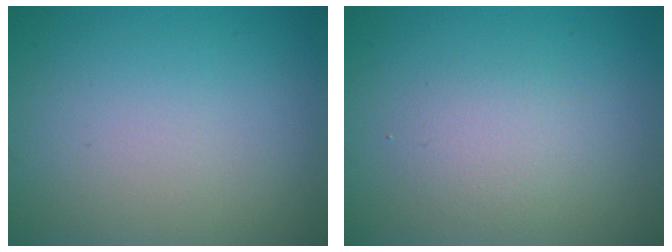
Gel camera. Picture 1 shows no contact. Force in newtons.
{"total": 1.9, "press": 1.9, "slide": 0.0}